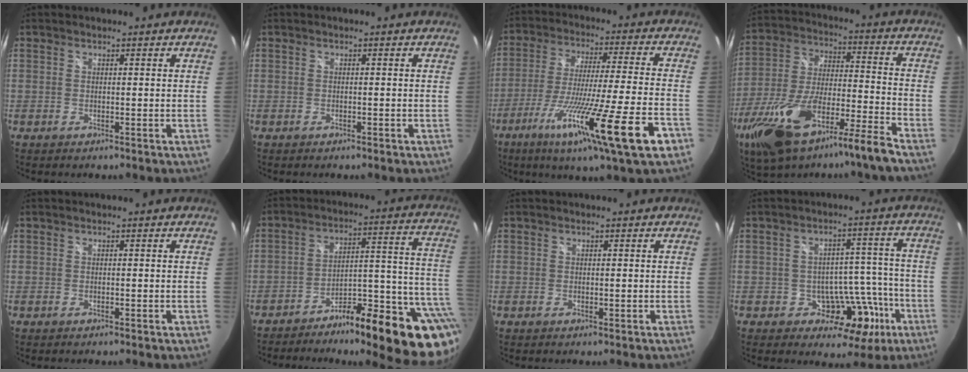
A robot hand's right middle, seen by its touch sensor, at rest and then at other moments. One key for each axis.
{"total": 1.0, "fx": -0.7, "fy": 0.4, "fz": 0.5, "tx": -0.007, "ty": -0.001, "tz": -0.010}
{"total": 22.5, "fx": -12.3, "fy": -0.3, "fz": 18.8, "tx": -0.316, "ty": -0.080, "tz": -0.198}
{"total": 19.2, "fx": -13.0, "fy": 2.5, "fz": 14.0, "tx": -0.274, "ty": -0.028, "tz": -0.230}
{"total": 0.7, "fx": -0.5, "fy": 0.3, "fz": 0.4, "tx": -0.006, "ty": 0.000, "tz": -0.009}
{"total": 22.6, "fx": -13.8, "fy": 5.4, "fz": 17.0, "tx": -0.171, "ty": 0.015, "tz": -0.191}
{"total": 0.5, "fx": -0.2, "fy": 0.2, "fz": 0.4, "tx": -0.006, "ty": 0.001, "tz": -0.004}
{"total": 9.7, "fx": -4.7, "fy": 7.1, "fz": 4.6, "tx": -0.057, "ty": 0.034, "tz": -0.049}